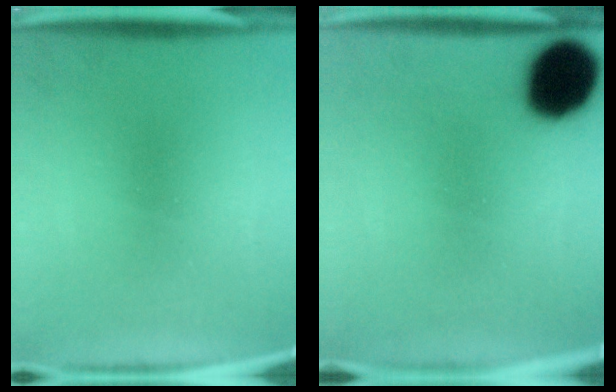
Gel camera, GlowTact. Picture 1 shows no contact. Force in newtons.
{"total": 16.4}